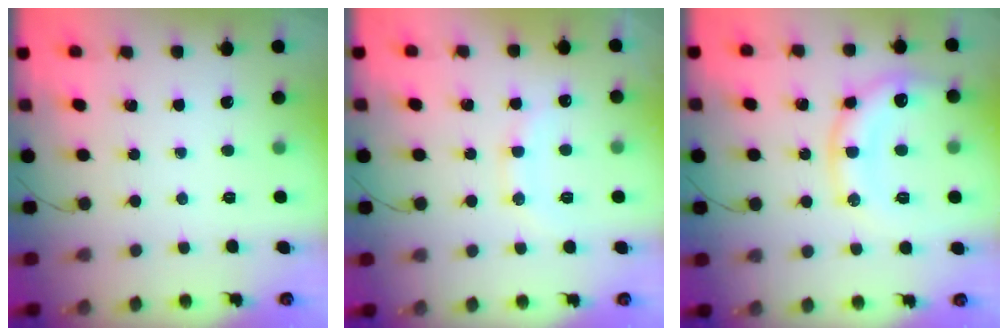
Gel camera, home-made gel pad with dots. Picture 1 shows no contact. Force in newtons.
{"total": 10.2, "press": 10.2, "slide": 0.9}
{"total": 12.9, "press": 12.9, "slide": 1.1}